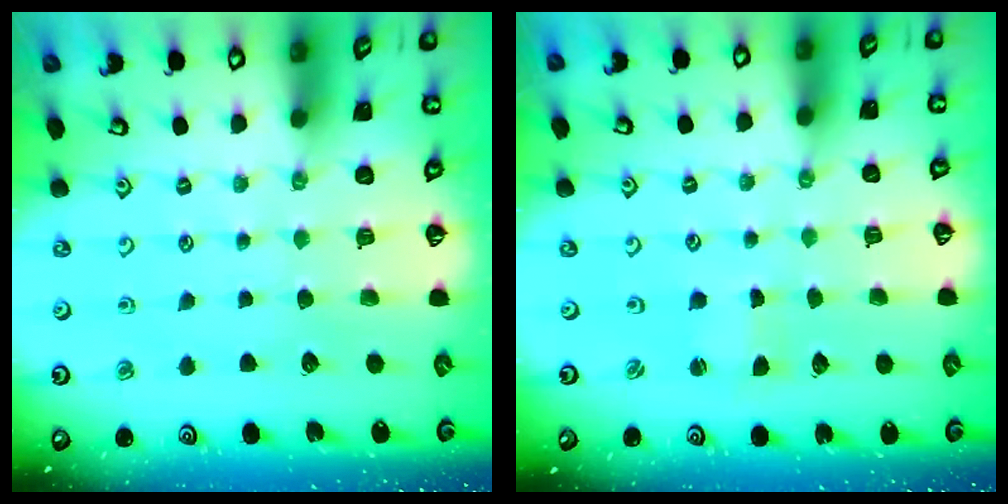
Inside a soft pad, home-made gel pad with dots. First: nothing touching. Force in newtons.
{"total": 0.9, "press": 0.9, "slide": 0.1}